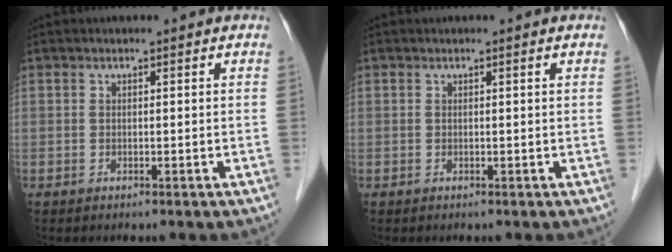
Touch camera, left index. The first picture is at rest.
{"total": 0.0}